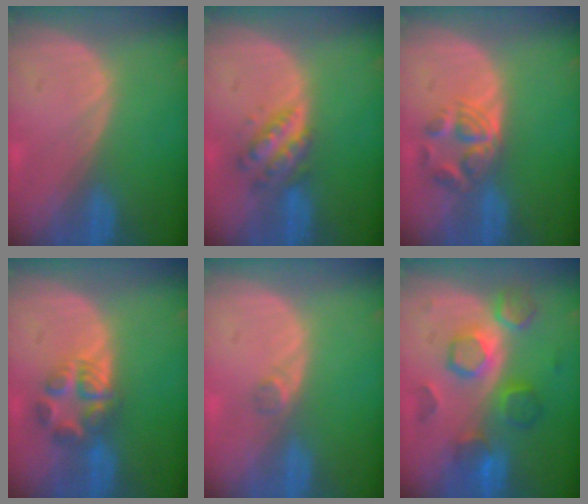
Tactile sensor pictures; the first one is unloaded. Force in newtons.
{"total": 5.0, "press": 5.0, "slide": 0.1}
{"total": 5.7, "press": 4.8, "slide": 3.1}
{"total": 5.5, "press": 5.5, "slide": 0.9}
{"total": 1.3, "press": 1.1, "slide": 0.7}
{"total": 8.4, "press": 8.3, "slide": 1.3}